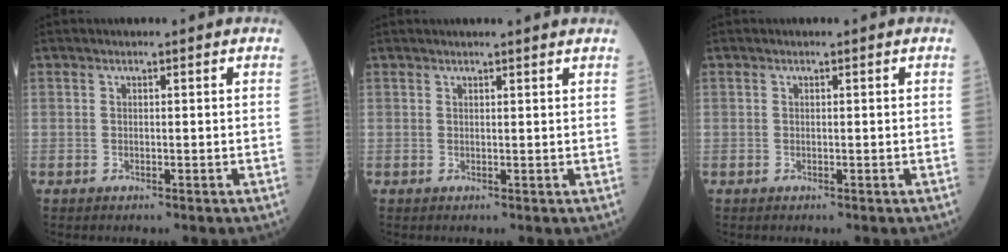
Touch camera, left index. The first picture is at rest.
{"total": 3.4, "force": [3.1, -0.2, 1.3], "torque": [-0.017, 0.010, 0.032]}
{"total": 0.0}